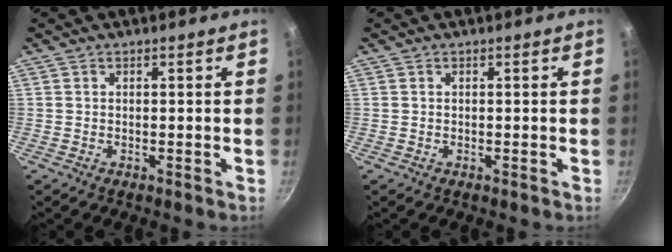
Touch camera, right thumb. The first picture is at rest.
{"total": 0.0}